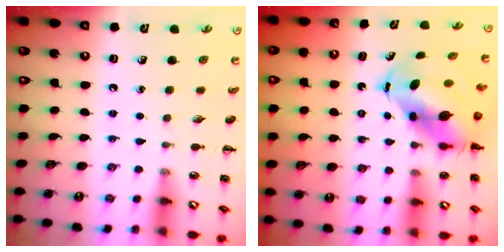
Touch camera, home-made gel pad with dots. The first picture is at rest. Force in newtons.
{"total": 8.0, "press": 7.7, "slide": 2.1}